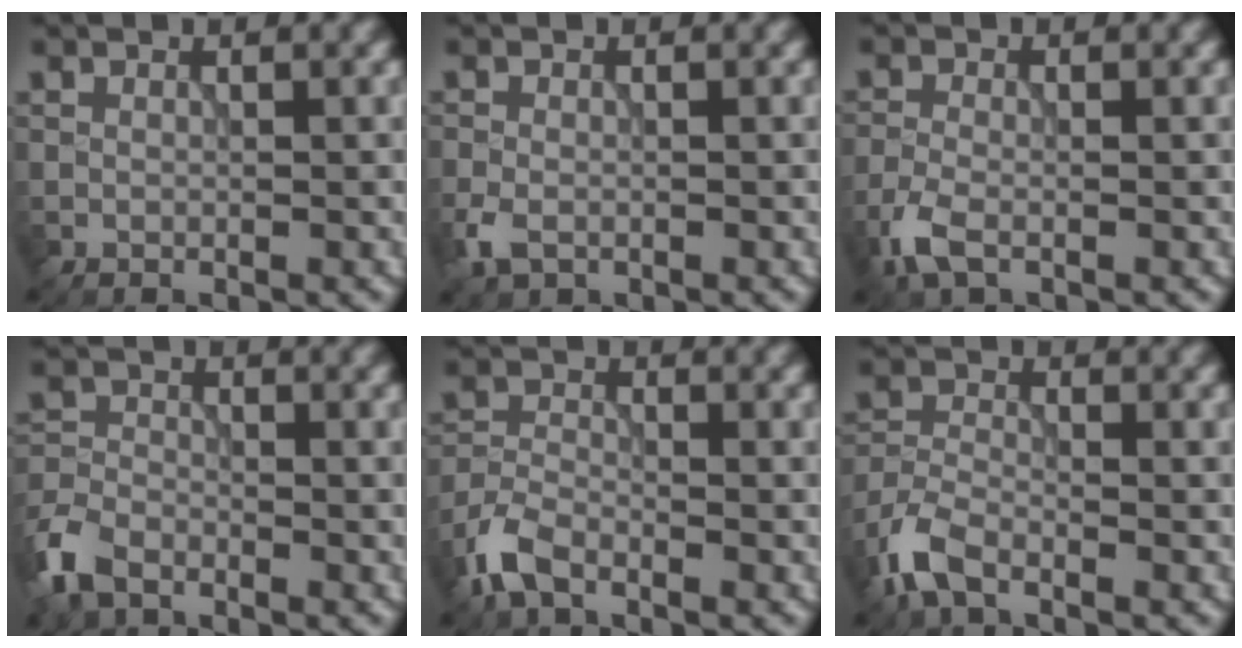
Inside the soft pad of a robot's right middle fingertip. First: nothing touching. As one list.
[{"total": 2.3, "force": [-1.1, 1.5, 1.3], "torque": [-0.034, -0.004, -0.028]}, {"total": 2.8, "force": [-1.7, 1.2, 1.9], "torque": [-0.052, -0.005, -0.044]}, {"total": 4.5, "force": [-3.2, 2.4, 2.1], "torque": [-0.050, -0.004, -0.079]}, {"total": 3.8, "force": [-2.6, 1.7, 2.1], "torque": [-0.047, -0.003, -0.068]}, {"total": 4.2, "force": [-2.8, 1.7, 2.5], "torque": [-0.059, -0.005, -0.073]}]